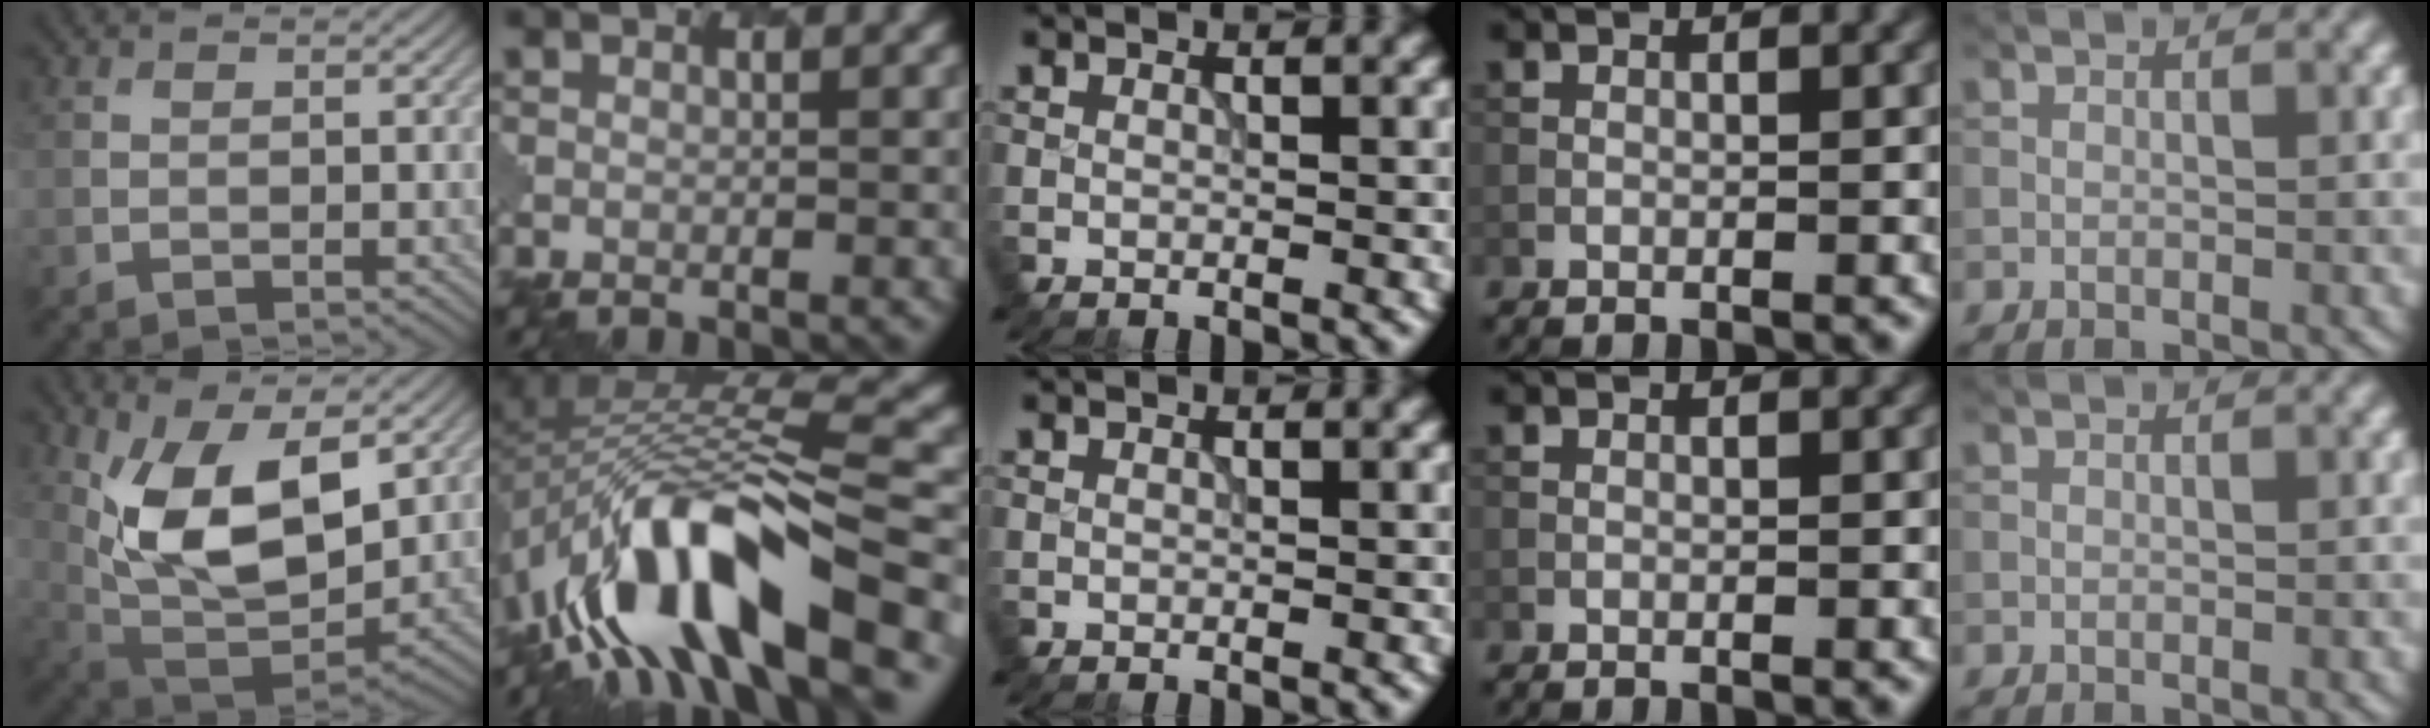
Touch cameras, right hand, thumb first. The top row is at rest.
{"thumb": {"total": 13.3, "force": [4.0, 6.9, 10.7], "torque": [-0.212, -0.013, 0.078]}, "index": {"total": 13.7, "force": [-7.2, 5.2, 10.5], "torque": [-0.181, 0.011, -0.113]}}